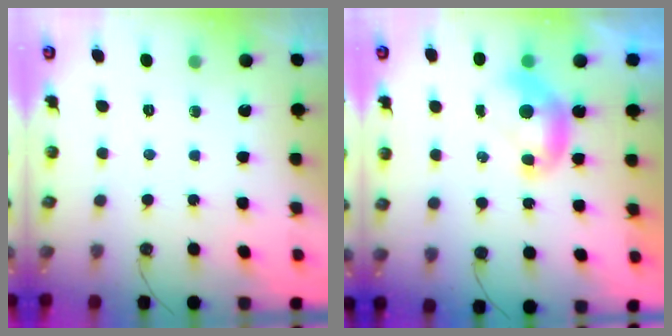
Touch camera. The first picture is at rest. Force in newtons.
{"total": 0.0}